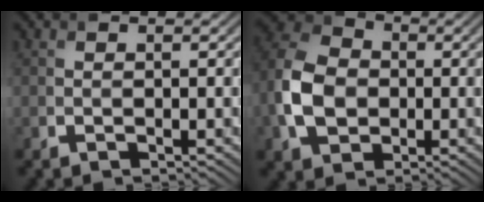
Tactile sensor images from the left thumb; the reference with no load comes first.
{"total": 9.7, "force": [-1.3, 7.2, 6.3], "torque": [-0.159, 0.005, -0.038]}